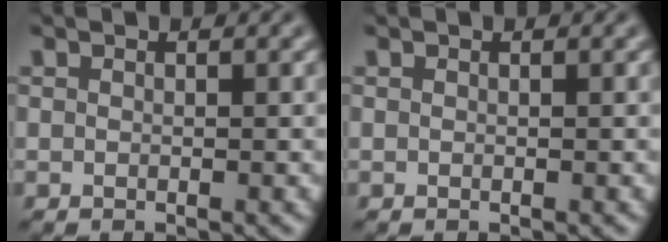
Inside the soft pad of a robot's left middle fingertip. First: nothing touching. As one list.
[{"total": 0.0}]